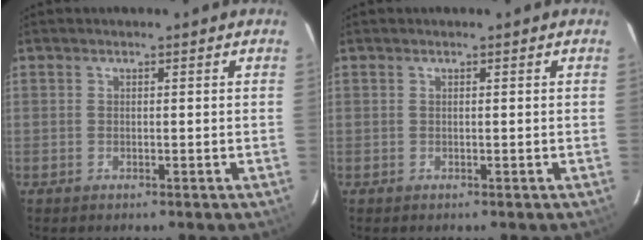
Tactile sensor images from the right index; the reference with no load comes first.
{"total": 0.0}